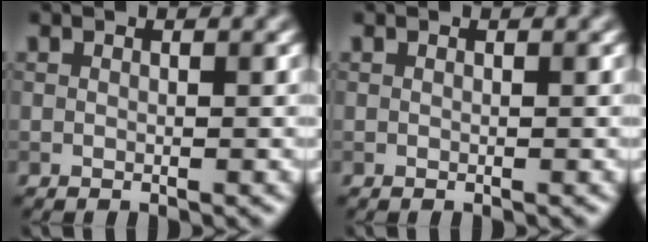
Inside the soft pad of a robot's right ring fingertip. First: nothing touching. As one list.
[{"total": 0.0}]